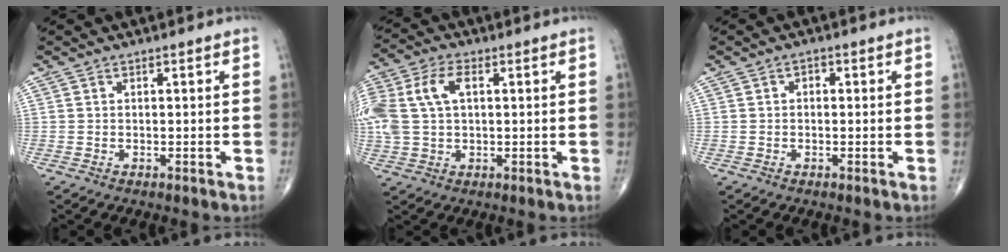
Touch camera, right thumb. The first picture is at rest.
{"total": 13.4, "force": [2.6, 8.3, 10.3], "torque": [-0.261, 0.020, 0.051]}
{"total": 1.2, "force": [0.2, 0.9, 0.8], "torque": [-0.005, 0.005, -0.002]}